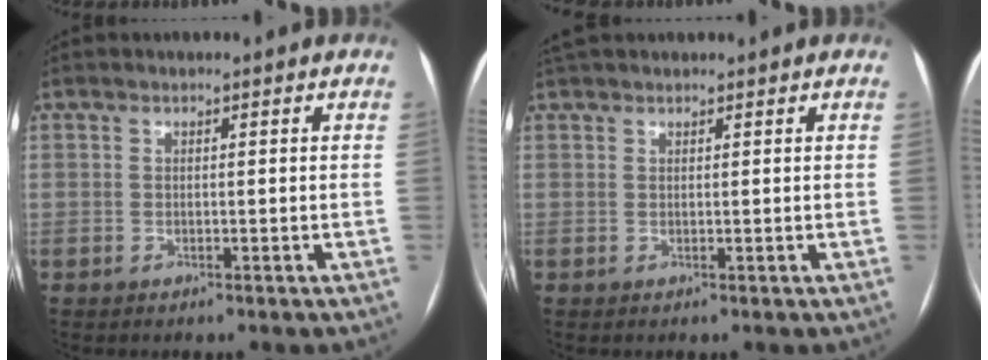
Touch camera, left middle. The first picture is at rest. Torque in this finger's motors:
{"motor_torque": [0.30, -0.28, 0.16, 0.04]}